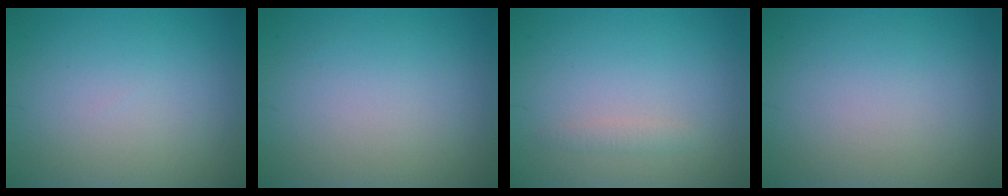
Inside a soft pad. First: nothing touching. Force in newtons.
{"total": 0.0}
{"total": 0.8, "press": 0.8, "slide": 0.0}
{"total": 0.0}